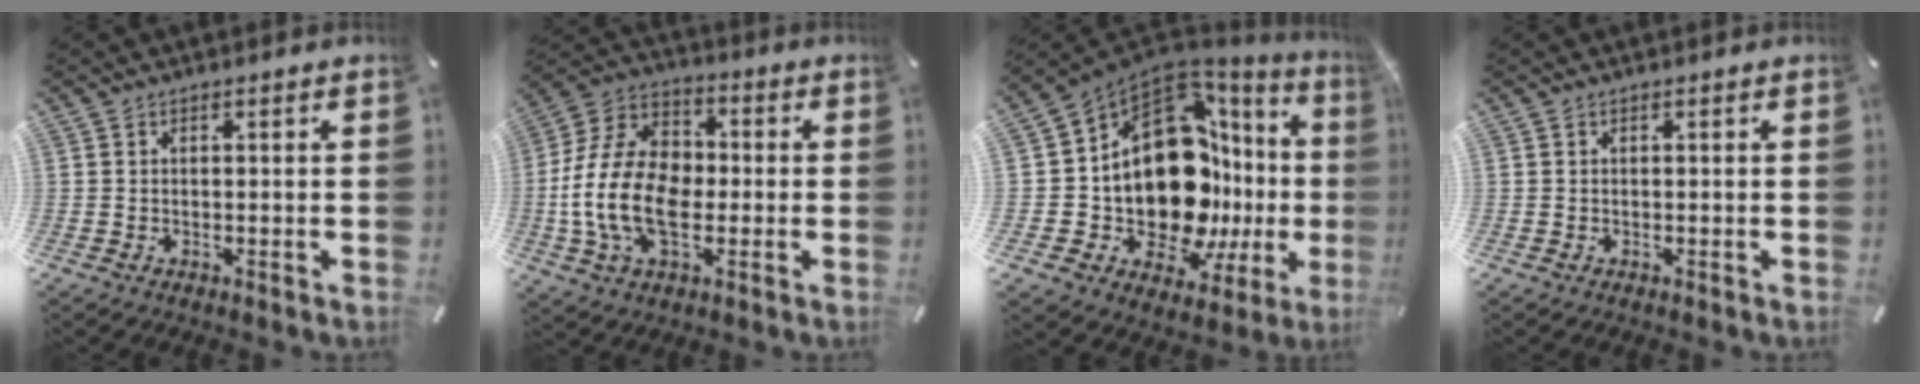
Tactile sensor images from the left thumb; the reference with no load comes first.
{"total": 17.2, "force": [-3.4, 11.9, 11.9], "torque": [-0.270, 0.022, -0.063]}
{"total": 23.2, "force": [-1.1, 14.2, 18.3], "torque": [-0.326, -0.072, 0.010]}
{"total": 0.0}